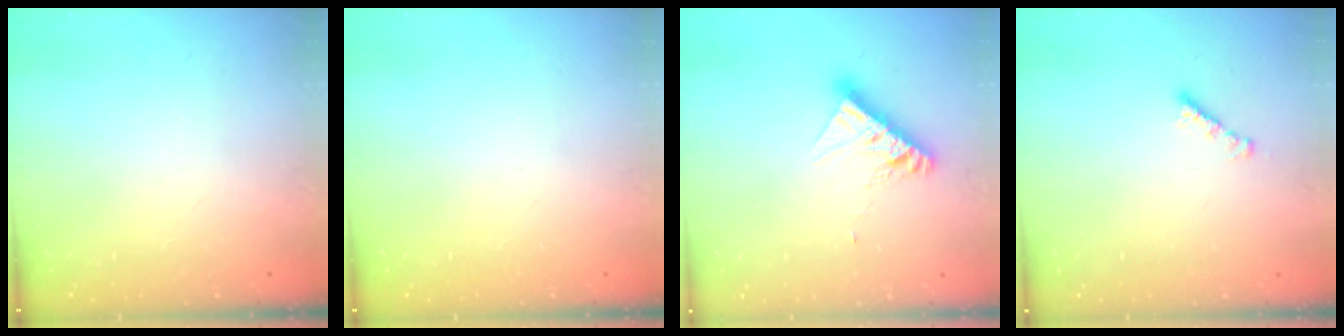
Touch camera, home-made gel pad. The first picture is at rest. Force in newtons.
{"total": 0.0}
{"total": 10.2, "press": 10.2, "slide": 0.7}
{"total": 2.3, "press": 2.3, "slide": 0.2}